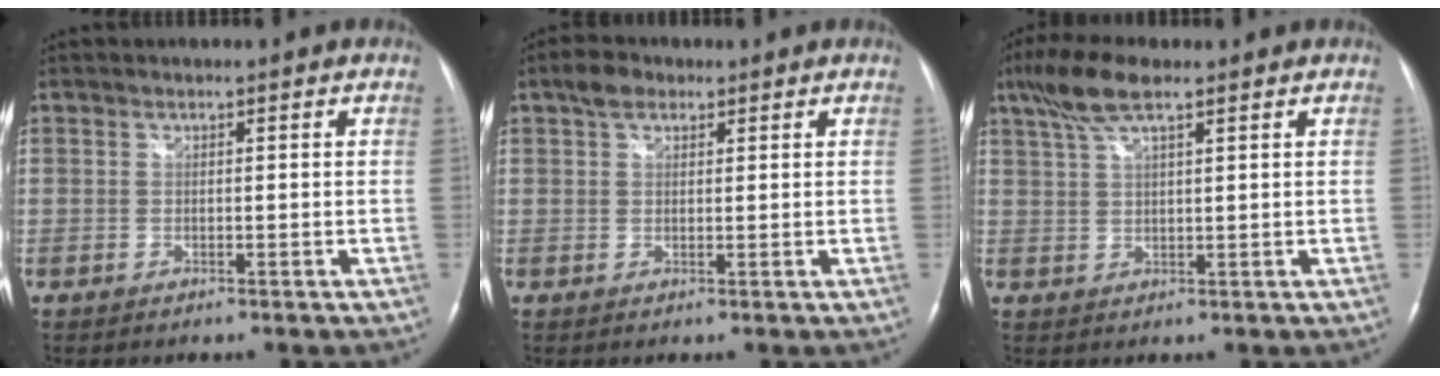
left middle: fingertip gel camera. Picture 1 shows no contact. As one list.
[{"total": 3.1, "force": [2.0, 1.9, 1.6], "torque": [-0.034, 0.015, 0.035]}, {"total": 6.6, "force": [4.3, 1.4, 4.7], "torque": [-0.106, 0.020, 0.084]}]